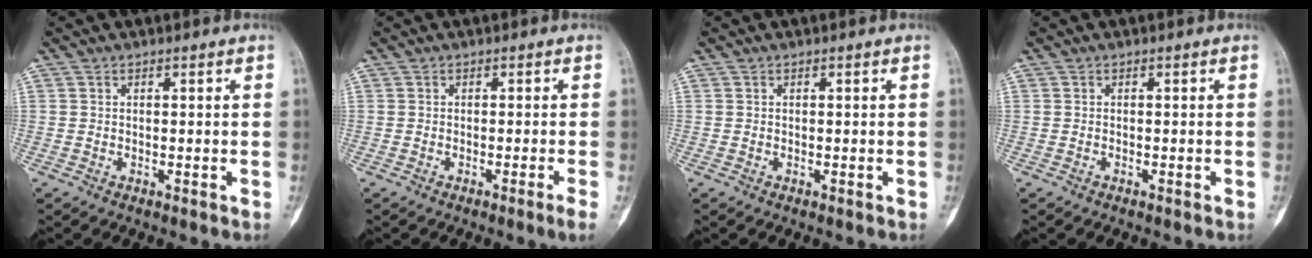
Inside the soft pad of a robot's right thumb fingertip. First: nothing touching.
{"total": 1.9, "force": [-1.0, -0.6, 1.5], "torque": [-0.032, -0.002, -0.016]}
{"total": 0.0}
{"total": 0.0}